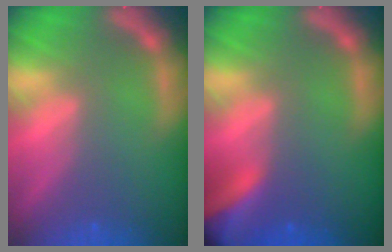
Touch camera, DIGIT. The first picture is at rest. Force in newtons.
{"total": 9.0}